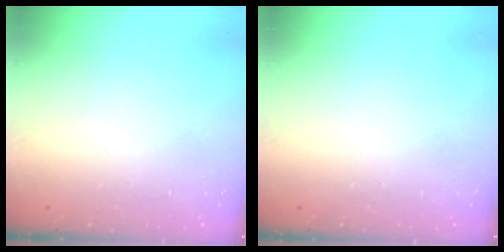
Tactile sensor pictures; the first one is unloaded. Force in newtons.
{"total": 0.0}